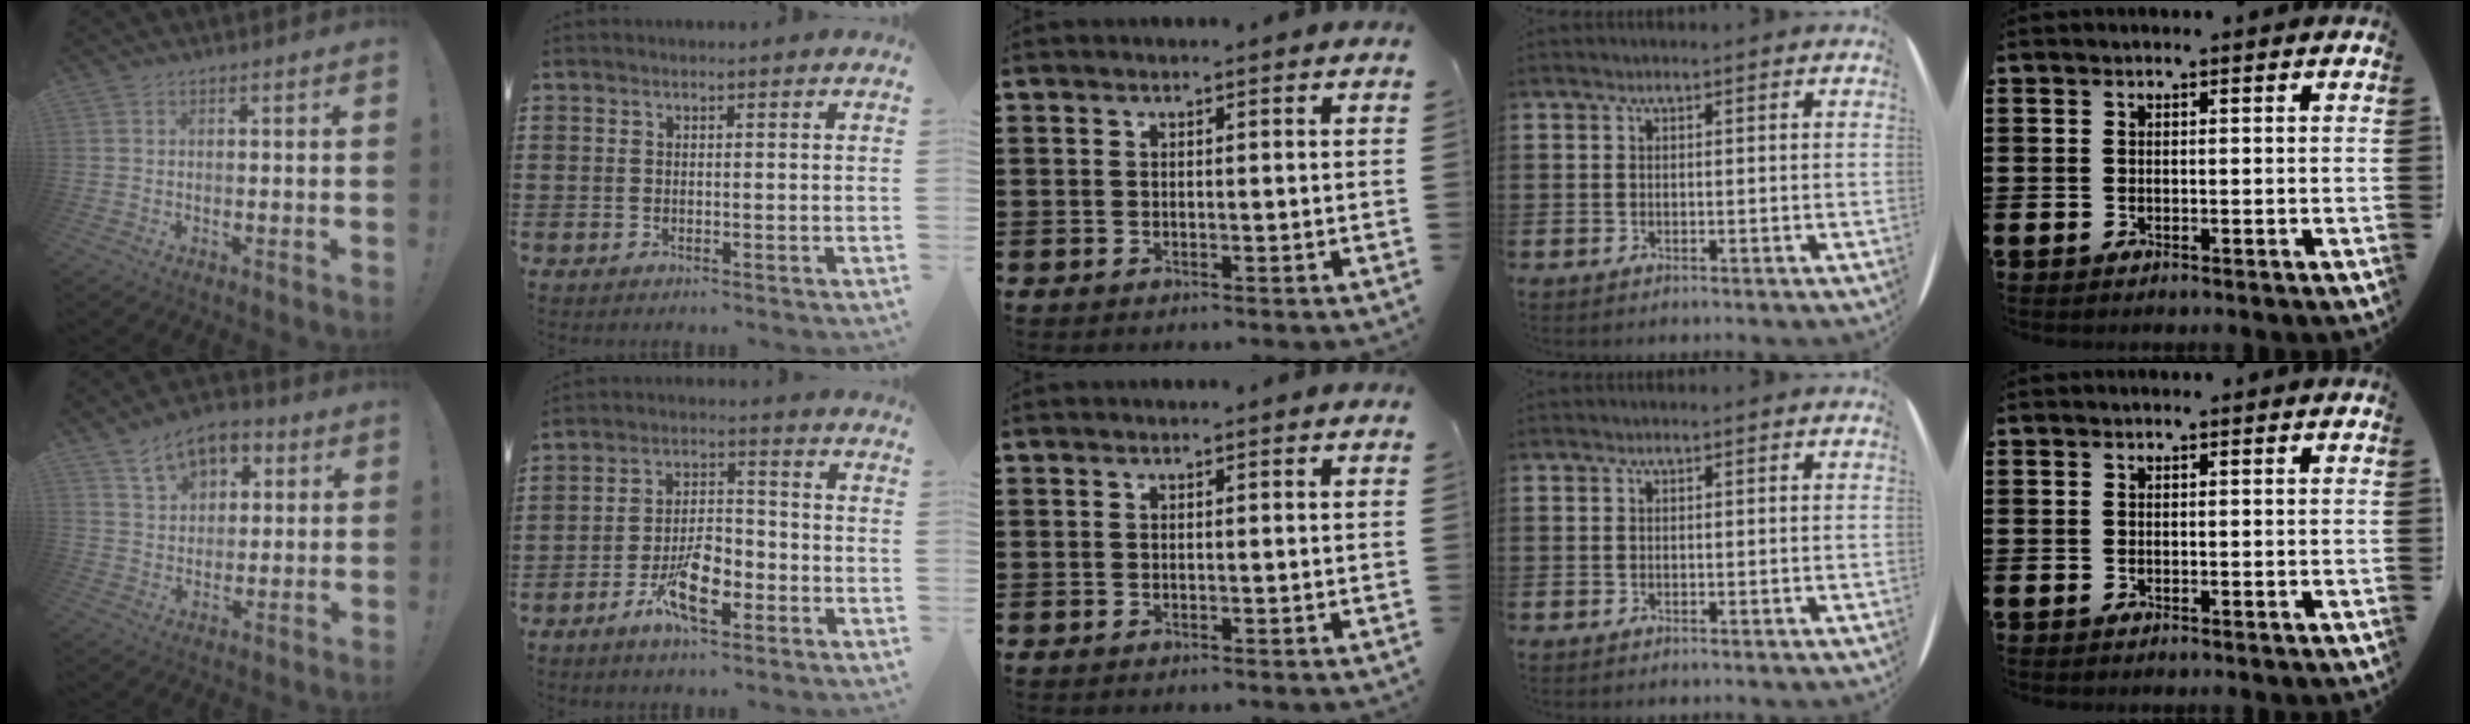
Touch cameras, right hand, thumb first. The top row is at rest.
{"thumb": {"total": 10.9, "force": [5.7, 7.3, 5.6], "torque": [-0.085, -0.020, 0.109]}, "index": {"total": 8.9, "force": [-4.4, 3.7, 6.7], "torque": [-0.137, 0.002, -0.080]}}